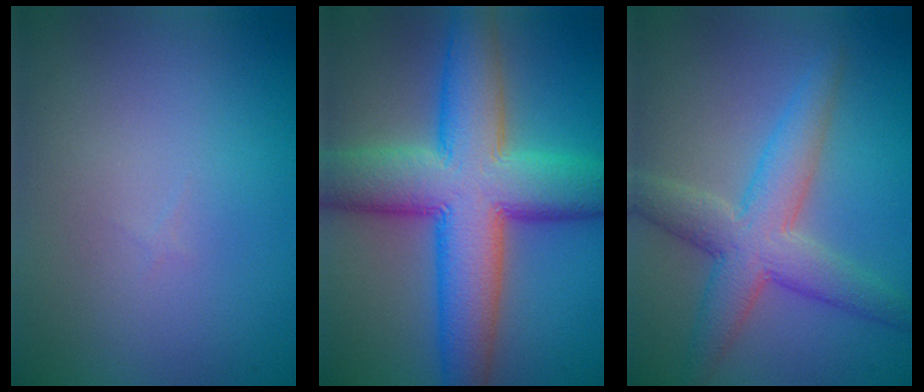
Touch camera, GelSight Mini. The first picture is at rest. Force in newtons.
{"total": 11.8, "press": 11.8, "slide": 0.3}
{"total": 5.4, "press": 5.4, "slide": 0.2}